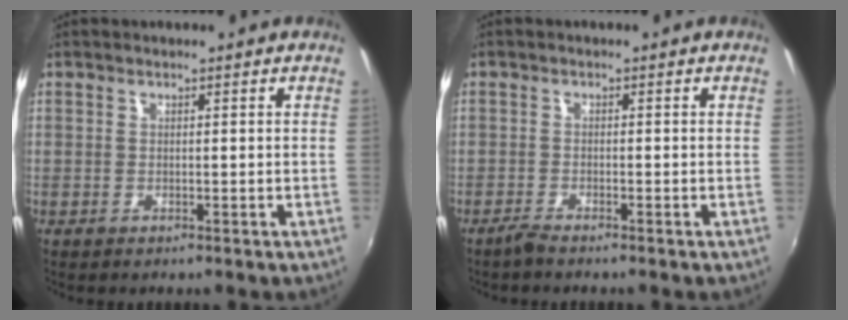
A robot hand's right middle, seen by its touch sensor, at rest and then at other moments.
{"total": 1.8, "force": [-1.6, 0.0, 0.7], "torque": [-0.024, -0.003, -0.033]}